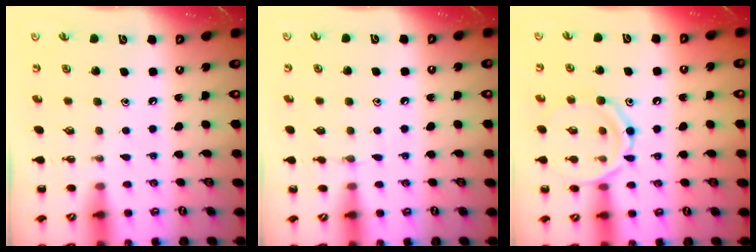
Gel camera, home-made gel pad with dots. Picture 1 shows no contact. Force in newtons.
{"total": 3.7, "press": 3.5, "slide": 1.1}
{"total": 13.0, "press": 12.9, "slide": 1.0}